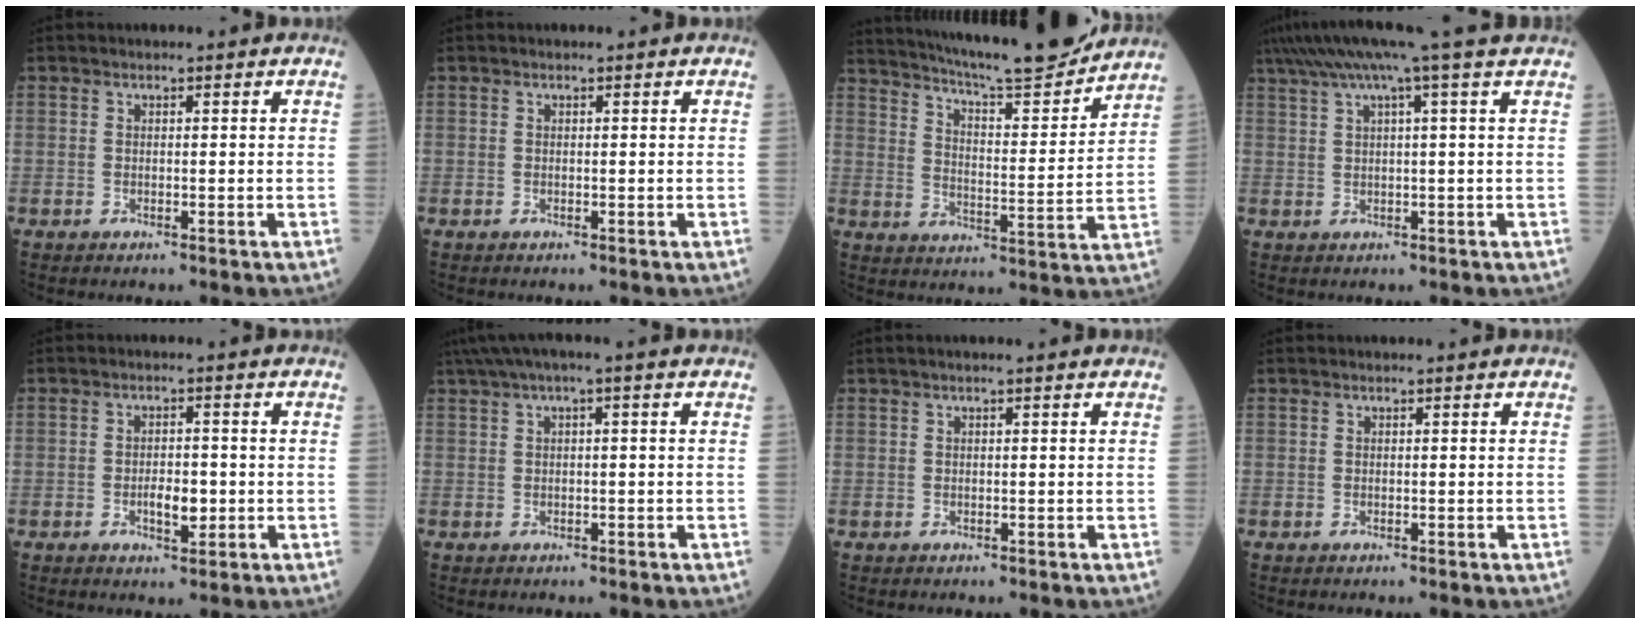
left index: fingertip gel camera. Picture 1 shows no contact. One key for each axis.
{"total": 0.0}
{"total": 19.0, "fx": 17.3, "fy": 0.9, "fz": 7.7, "tx": -0.133, "ty": -0.025, "tz": 0.252}
{"total": 9.6, "fx": 7.0, "fy": -2.1, "fz": 6.2, "tx": -0.106, "ty": 0.036, "tz": 0.096}
{"total": 3.6, "fx": -0.8, "fy": 1.6, "fz": 3.1, "tx": -0.054, "ty": 0.001, "tz": -0.011}
{"total": 4.7, "fx": 2.5, "fy": 0.2, "fz": 3.9, "tx": -0.076, "ty": 0.035, "tz": 0.044}
{"total": 1.6, "fx": 1.2, "fy": -0.2, "fz": 1.1, "tx": -0.019, "ty": 0.018, "tz": 0.019}
{"total": 0.0}